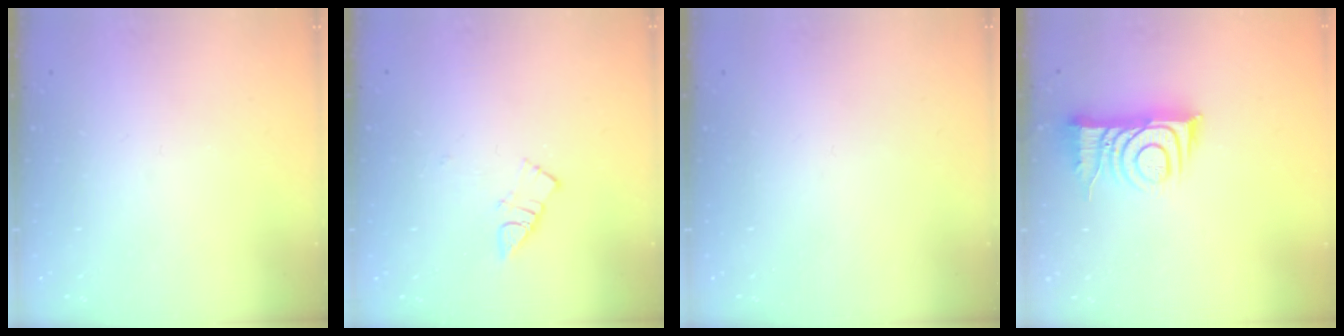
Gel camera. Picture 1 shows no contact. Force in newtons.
{"total": 4.8, "press": 4.7, "slide": 0.8}
{"total": 1.5, "press": 1.5, "slide": 0.1}
{"total": 10.4, "press": 10.4, "slide": 1.0}